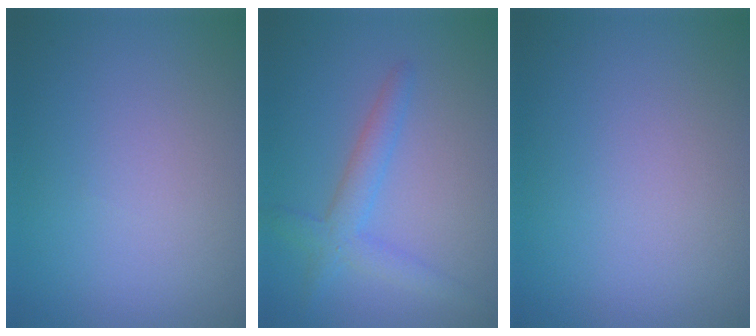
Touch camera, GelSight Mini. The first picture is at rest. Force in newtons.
{"total": 2.7, "press": 2.7, "slide": 0.0}
{"total": 0.0}